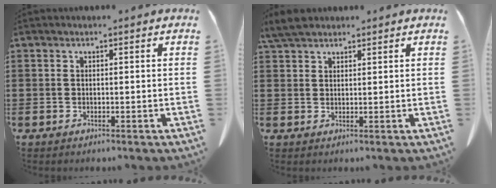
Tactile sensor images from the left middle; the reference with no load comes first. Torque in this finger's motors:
{"motor_torque": [0.26, 0.25, 0.04, 0.02]}